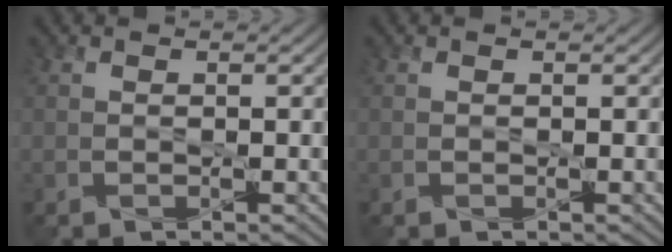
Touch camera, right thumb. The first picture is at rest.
{"total": 0.0}